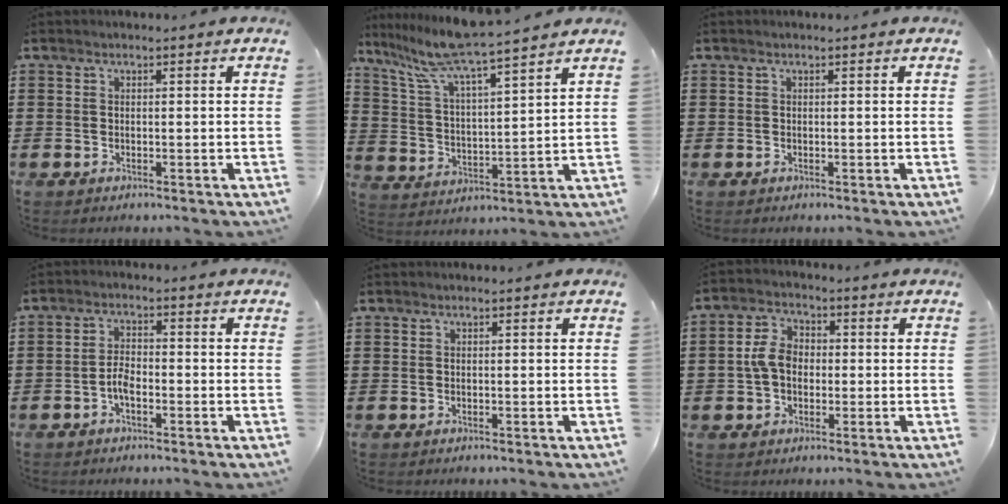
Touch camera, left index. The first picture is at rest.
{"total": 8.5, "force": [7.6, -0.5, 3.8], "torque": [-0.107, -0.049, 0.126]}
{"total": 0.0}
{"total": 3.2, "force": [-1.3, 1.2, 2.7], "torque": [-0.063, -0.001, -0.027]}
{"total": 0.0}
{"total": 5.4, "force": [-0.2, 3.8, 3.8], "torque": [-0.094, 0.008, -0.009]}